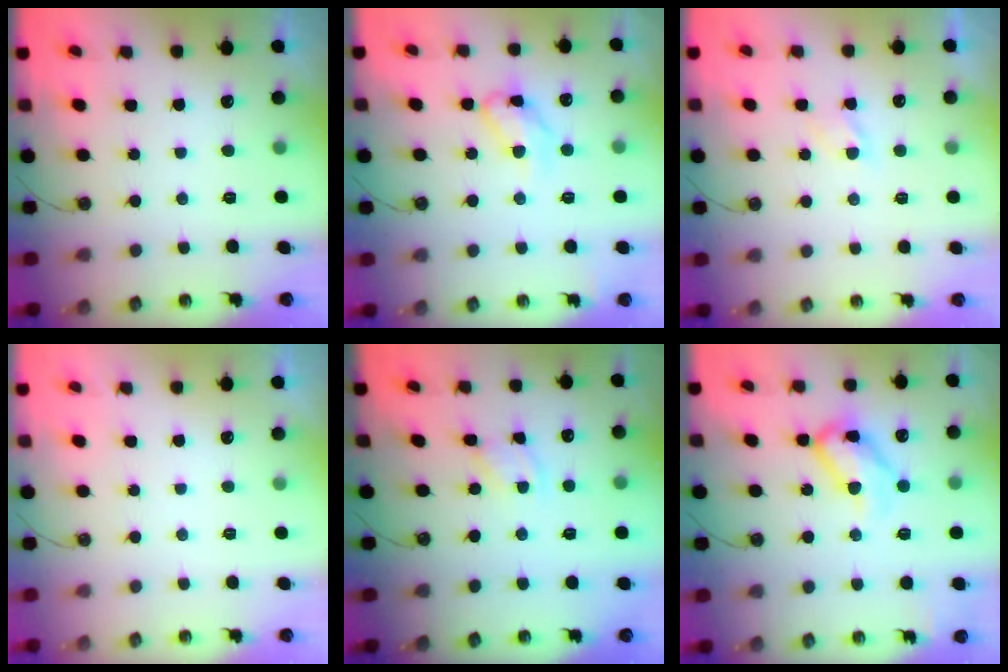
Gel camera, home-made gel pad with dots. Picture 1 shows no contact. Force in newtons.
{"total": 11.4, "press": 11.3, "slide": 1.1}
{"total": 2.8, "press": 2.7, "slide": 0.4}
{"total": 0.0}
{"total": 2.4, "press": 2.4, "slide": 0.2}
{"total": 14.8, "press": 14.7, "slide": 1.6}